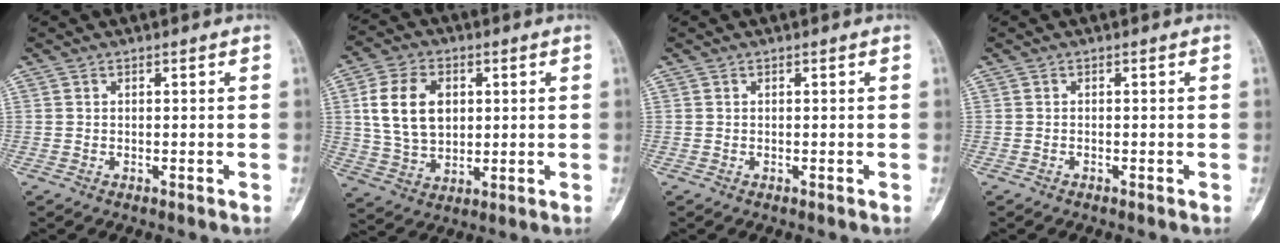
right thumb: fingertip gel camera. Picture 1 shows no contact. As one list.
[{"total": 12.4, "force": [2.6, 8.7, 8.5], "torque": [-0.139, -0.003, 0.054]}, {"total": 0.0}, {"total": 0.0}]